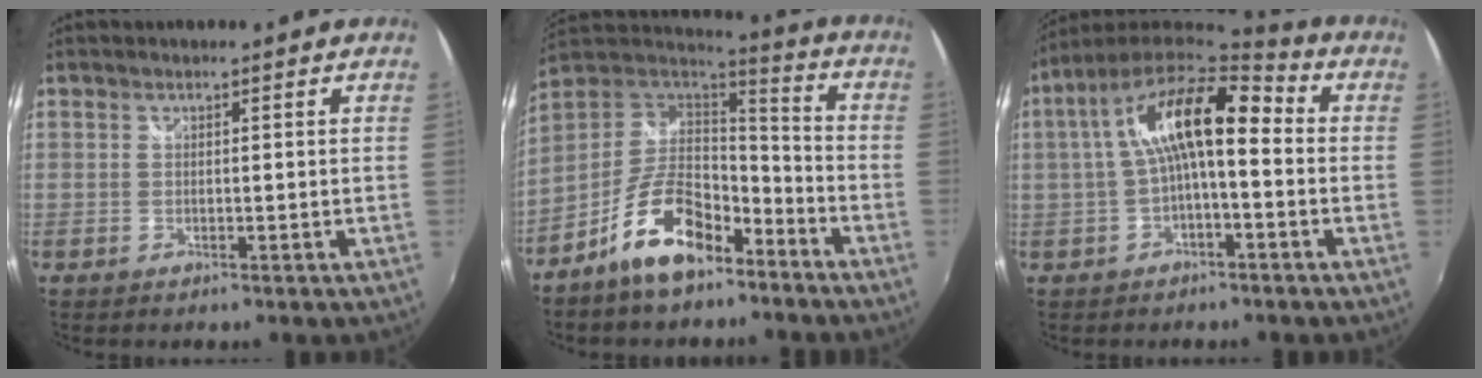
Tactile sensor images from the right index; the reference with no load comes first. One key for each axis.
{"total": 15.3, "fx": -9.1, "fy": 7.0, "fz": 10.0, "tx": -0.196, "ty": 0.015, "tz": -0.157}
{"total": 14.1, "fx": 1.1, "fy": 5.1, "fz": 13.1, "tx": -0.241, "ty": 0.030, "tz": 0.009}